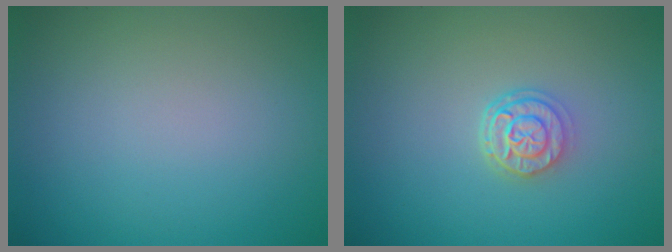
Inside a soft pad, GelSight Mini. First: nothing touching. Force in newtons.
{"total": 2.7, "press": 2.2, "slide": 1.6}